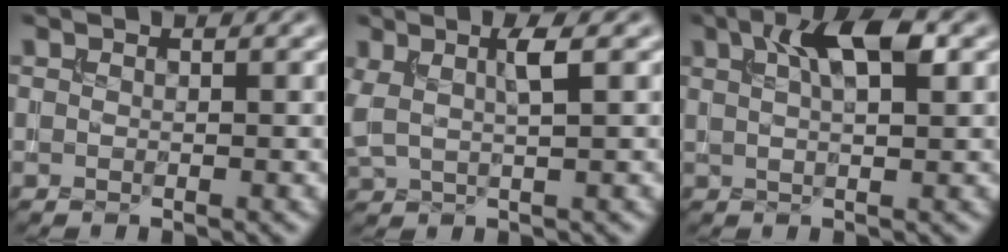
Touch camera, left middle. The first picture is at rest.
{"total": 2.6, "force": [0.8, 0.6, 2.4], "torque": [-0.048, 0.003, 0.022]}
{"total": 5.5, "force": [2.3, 1.7, 4.7], "torque": [-0.070, 0.009, 0.036]}